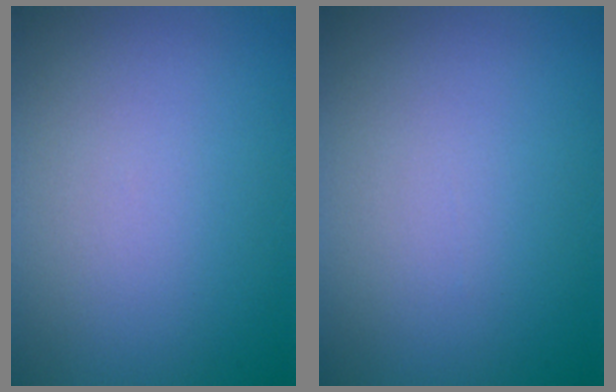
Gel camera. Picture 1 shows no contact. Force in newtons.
{"total": 0.0}